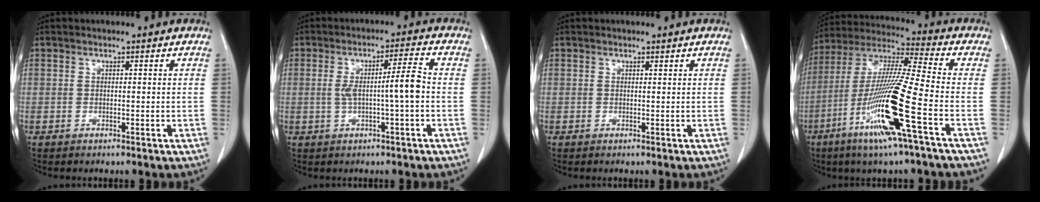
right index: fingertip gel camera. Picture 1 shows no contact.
{"total": 6.1, "force": [-0.5, -0.1, 6.0], "torque": [-0.104, 0.013, -0.006]}
{"total": 0.0}
{"total": 17.5, "force": [-6.8, -0.8, 16.1], "torque": [-0.335, -0.027, -0.136]}